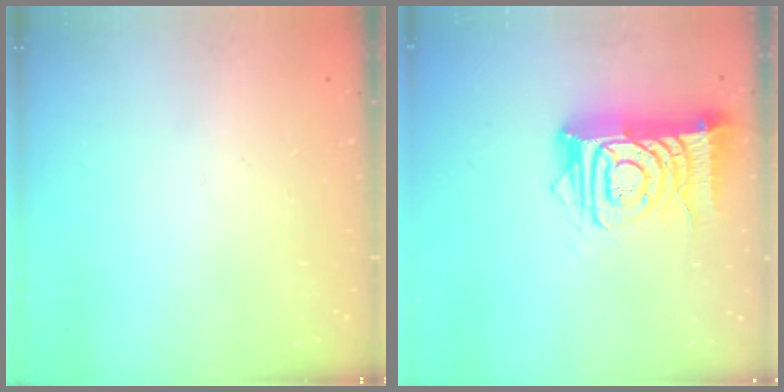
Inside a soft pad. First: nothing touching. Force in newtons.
{"total": 14.5, "press": 14.4, "slide": 1.6}